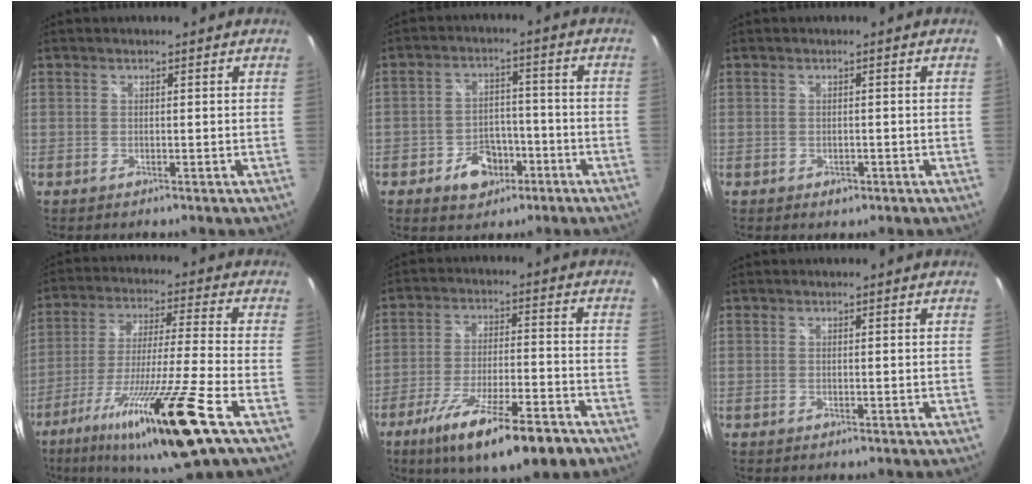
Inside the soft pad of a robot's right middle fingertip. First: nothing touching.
{"total": 7.7, "force": [-4.2, 5.5, 3.4], "torque": [-0.078, 0.018, -0.052]}
{"total": 1.7, "force": [-0.9, 1.3, 0.8], "torque": [-0.014, -0.004, -0.011]}
{"total": 19.8, "force": [-11.6, -1.3, 16.0], "torque": [-0.306, -0.053, -0.202]}
{"total": 16.9, "force": [-11.2, 3.3, 12.3], "torque": [-0.224, -0.047, -0.178]}
{"total": 0.0}